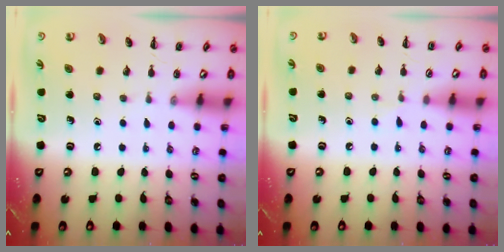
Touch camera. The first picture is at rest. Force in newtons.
{"total": 3.9, "press": 3.7, "slide": 1.3}